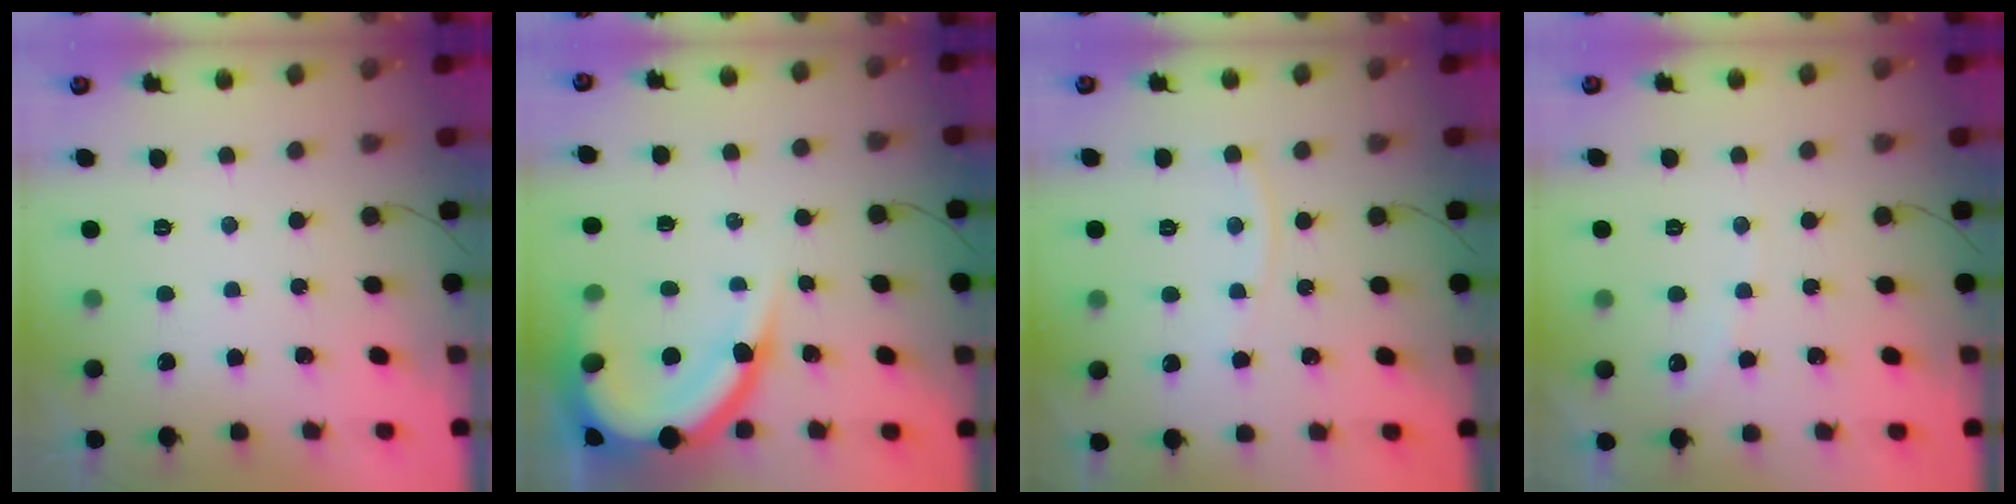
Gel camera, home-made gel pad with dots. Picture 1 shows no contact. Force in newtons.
{"total": 15.3, "press": 15.2, "slide": 1.3}
{"total": 4.2, "press": 4.2, "slide": 0.4}
{"total": 4.0, "press": 4.0, "slide": 0.6}